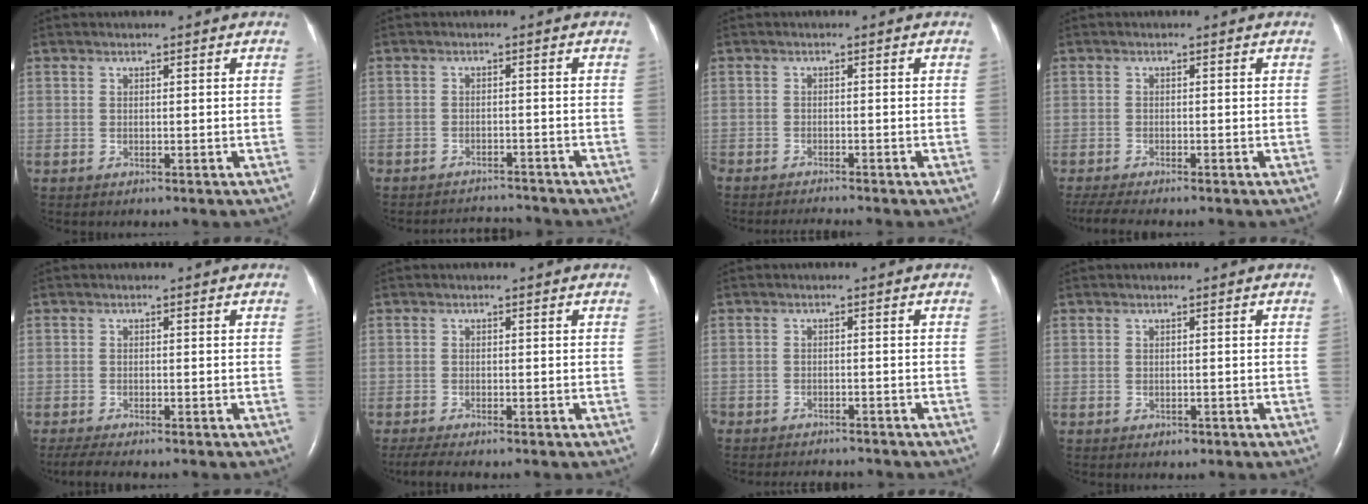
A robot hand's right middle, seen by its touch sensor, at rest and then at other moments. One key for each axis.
{"total": 4.5, "fx": -4.5, "fy": 0.3, "fz": -0.4, "tx": 0.002, "ty": -0.001, "tz": -0.068}
{"total": 3.5, "fx": -3.4, "fy": -0.4, "fz": 1.1, "tx": -0.016, "ty": -0.012, "tz": -0.052}
{"total": 6.2, "fx": -5.2, "fy": 0.6, "fz": 3.3, "tx": -0.058, "ty": -0.012, "tz": -0.086}
{"total": 4.0, "fx": -3.3, "fy": 0.2, "fz": 2.1, "tx": -0.042, "ty": -0.012, "tz": -0.053}
{"total": 3.6, "fx": -3.0, "fy": 0.1, "fz": 2.0, "tx": -0.039, "ty": -0.011, "tz": -0.050}
{"total": 5.7, "fx": -5.4, "fy": 1.3, "fz": 1.3, "tx": -0.015, "ty": -0.005, "tz": -0.072}
{"total": 0.7, "fx": -0.4, "fy": 0.5, "fz": 0.3, "tx": -0.008, "ty": 0.000, "tz": -0.003}